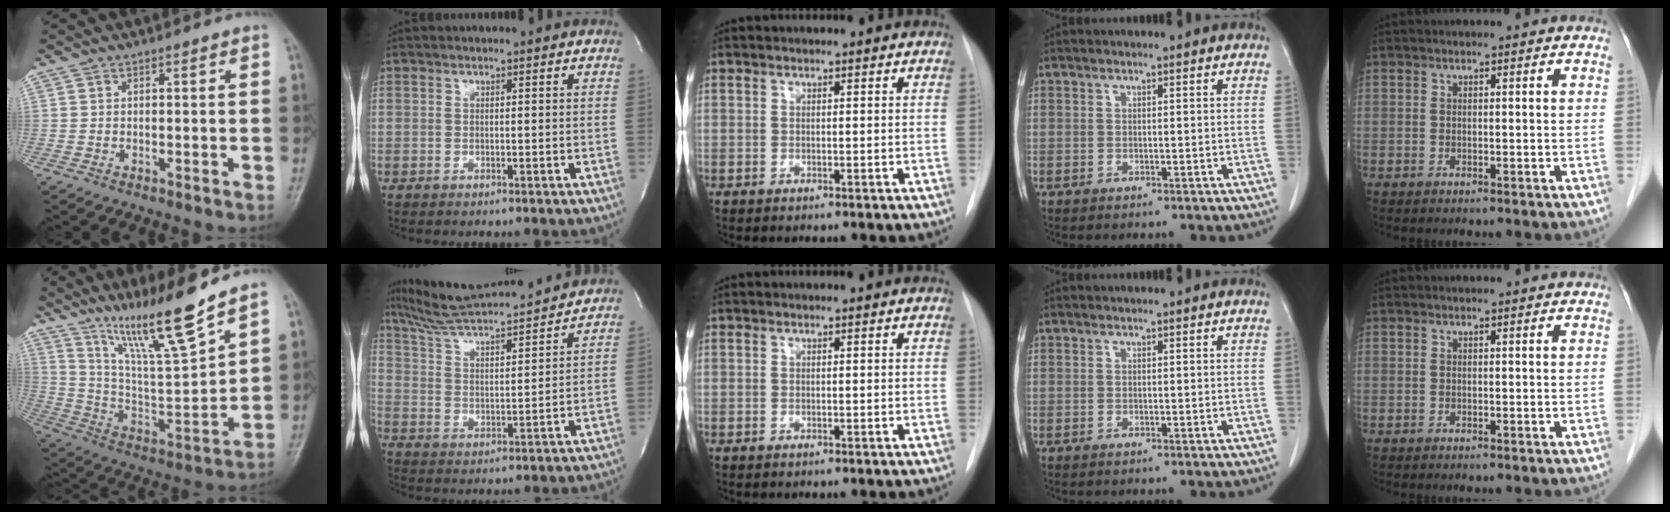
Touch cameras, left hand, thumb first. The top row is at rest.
{"thumb": {"total": 17.3, "force": [12.4, 1.5, 12.0], "torque": [-0.192, -0.073, 0.230]}, "index": {"total": 17.2, "force": [16.3, 0.3, 5.4], "torque": [-0.101, 0.000, 0.255]}}